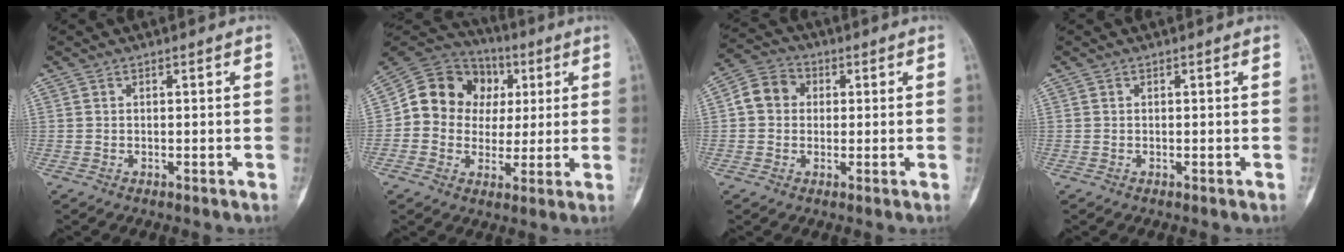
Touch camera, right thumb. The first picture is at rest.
{"total": 15.2, "force": [2.3, 13.4, 6.8], "torque": [-0.075, 0.026, 0.037]}
{"total": 6.7, "force": [0.8, 5.8, 3.3], "torque": [-0.043, 0.016, 0.002]}
{"total": 0.0}